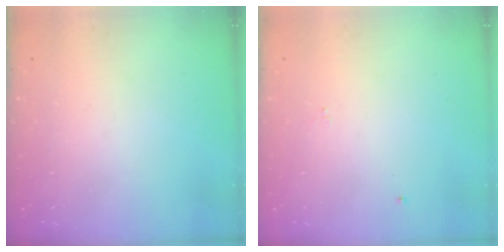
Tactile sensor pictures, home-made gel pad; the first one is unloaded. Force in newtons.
{"total": 0.0}